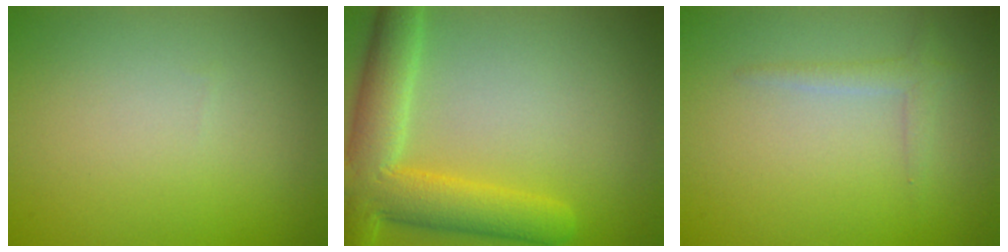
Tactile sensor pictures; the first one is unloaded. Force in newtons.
{"total": 7.9, "press": 7.9, "slide": 0.3}
{"total": 1.4, "press": 1.4, "slide": 0.1}